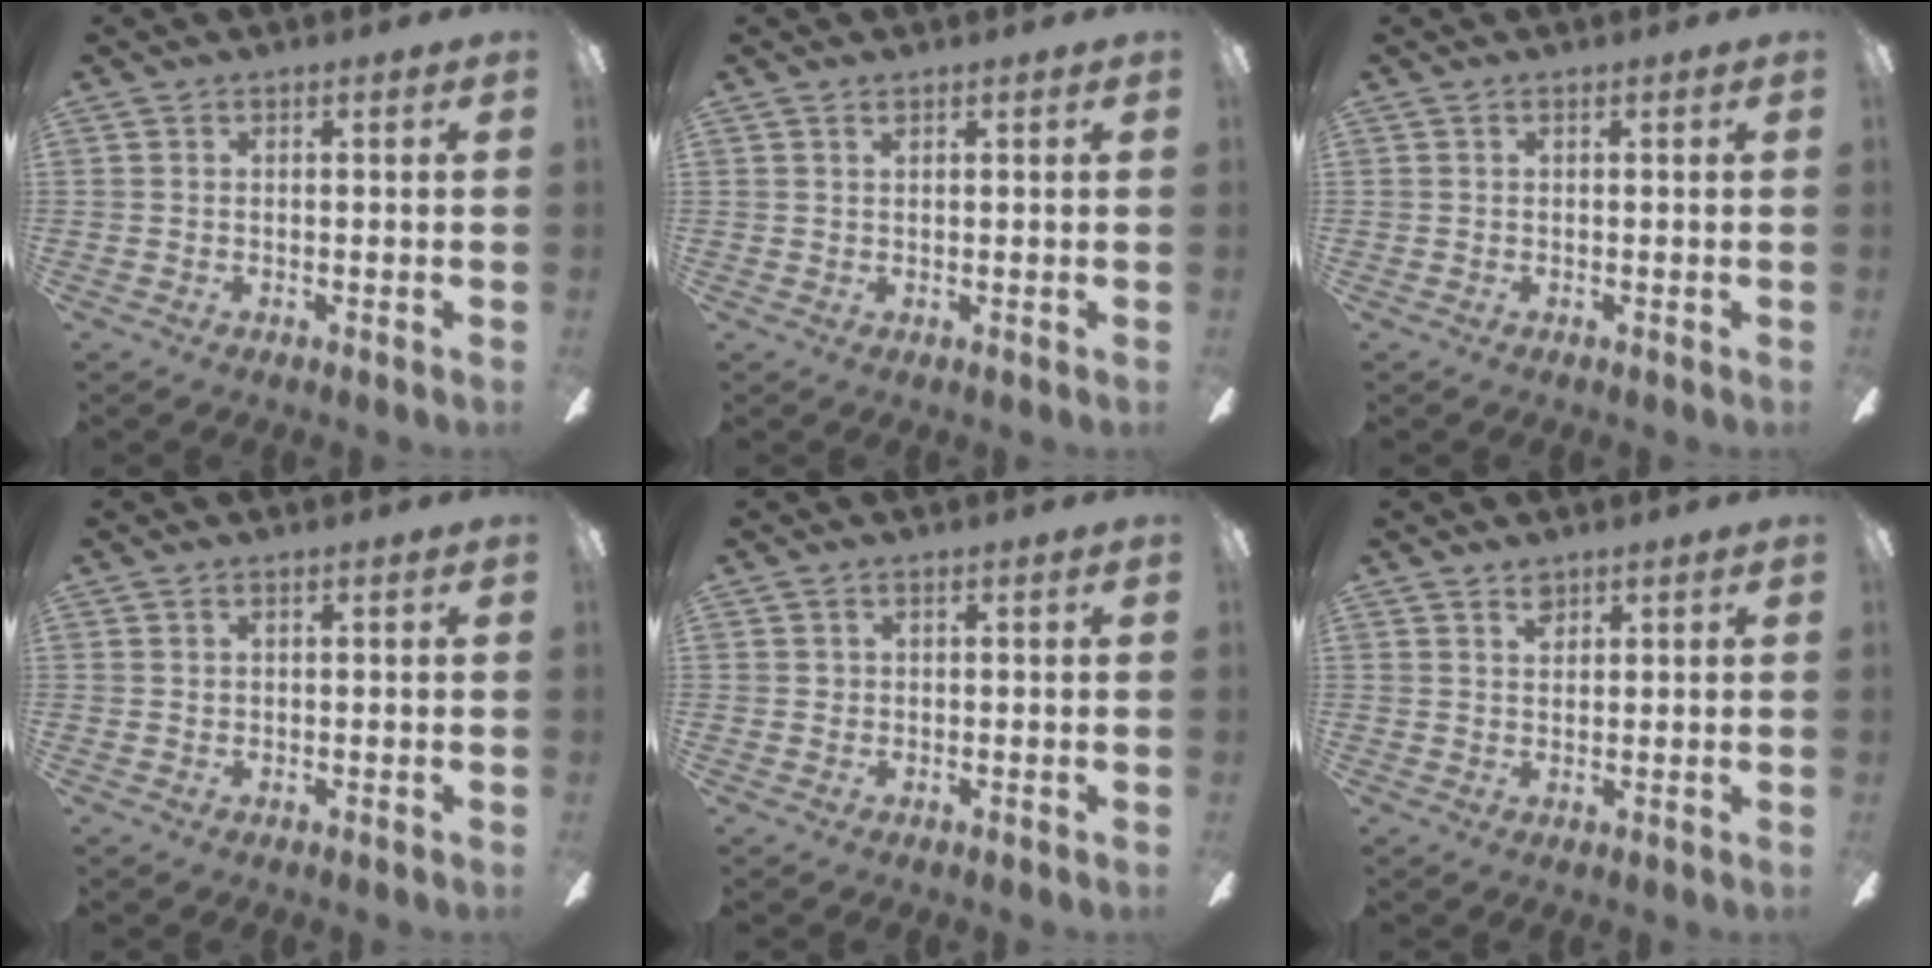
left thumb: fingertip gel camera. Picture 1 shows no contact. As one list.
[{"total": 0.8, "force": [0.5, 0.3, 0.5], "torque": [-0.011, 0.002, 0.009]}, {"total": 0.0}, {"total": 0.6, "force": [0.3, 0.5, 0.2], "torque": [-0.006, 0.002, 0.006]}, {"total": 1.0, "force": [0.3, 0.9, 0.3], "torque": [-0.006, 0.005, 0.004]}, {"total": 2.4, "force": [1.8, 1.2, 1.0], "torque": [-0.014, -0.004, 0.033]}]